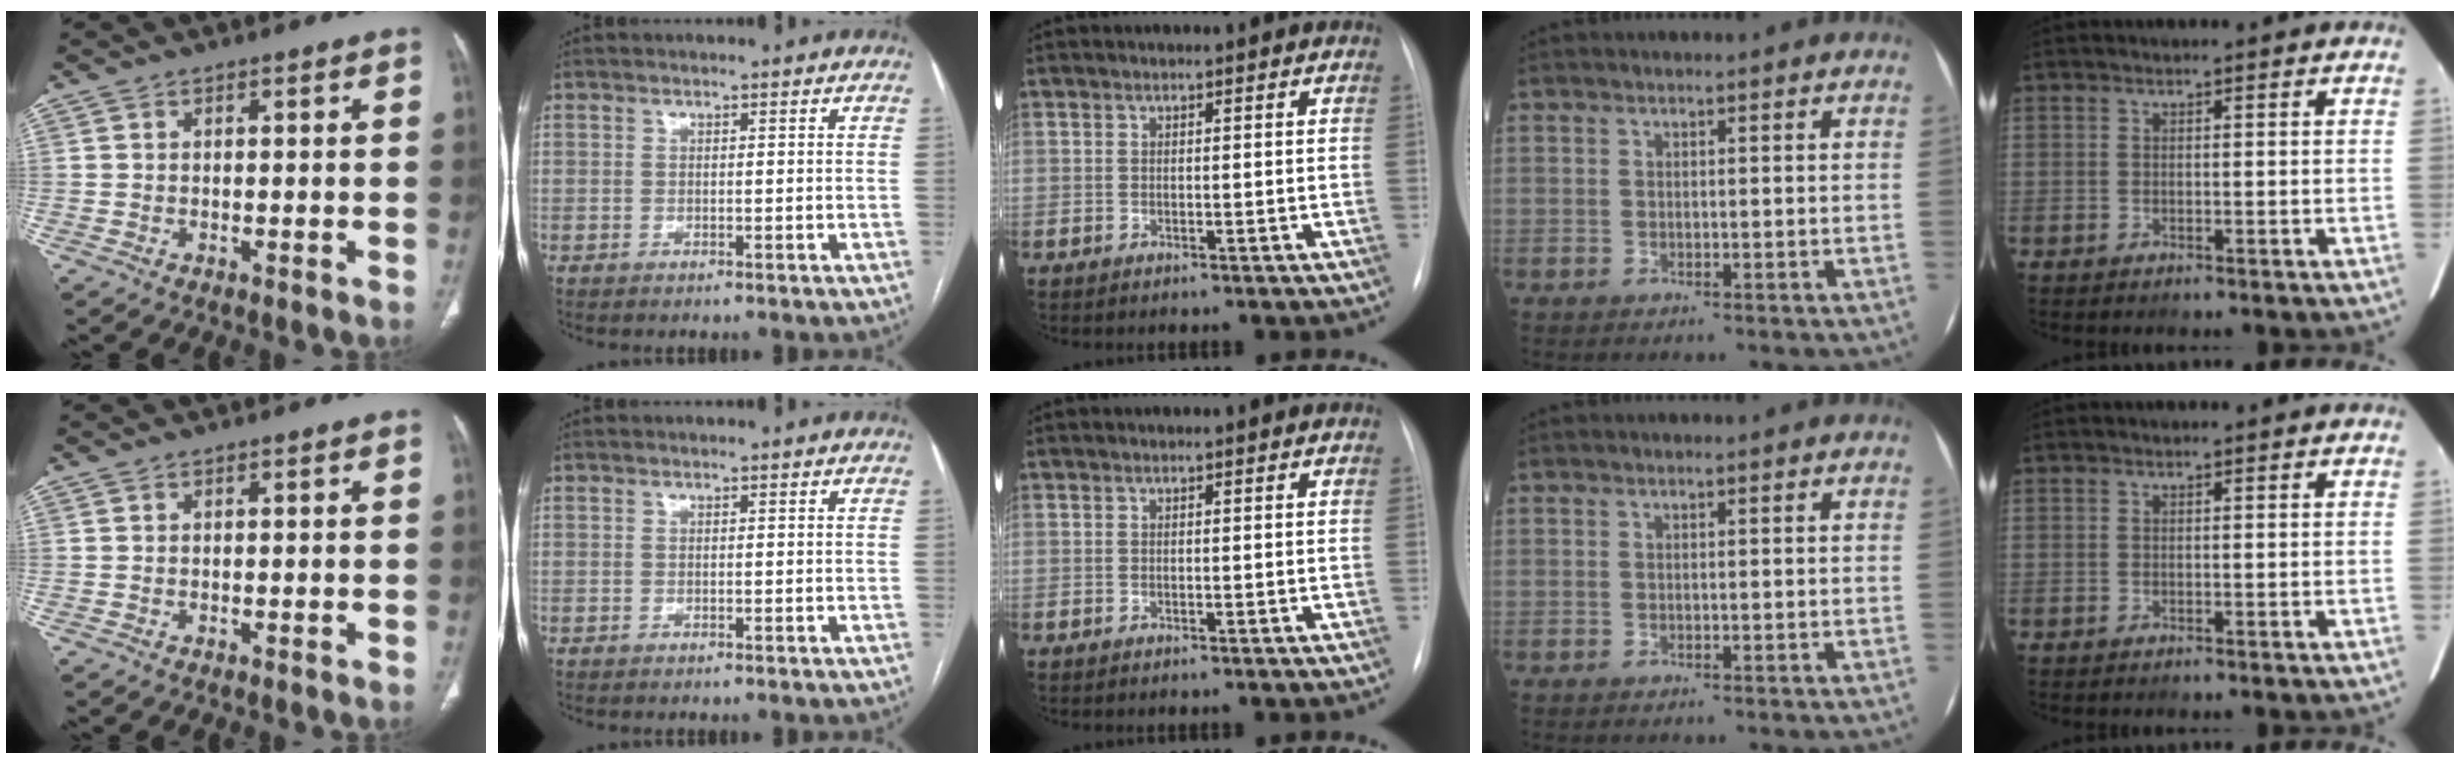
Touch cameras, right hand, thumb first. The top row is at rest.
{}